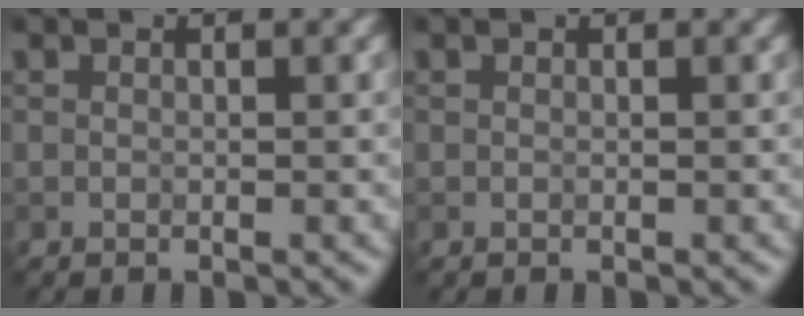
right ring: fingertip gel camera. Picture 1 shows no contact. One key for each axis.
{"total": 0.0}